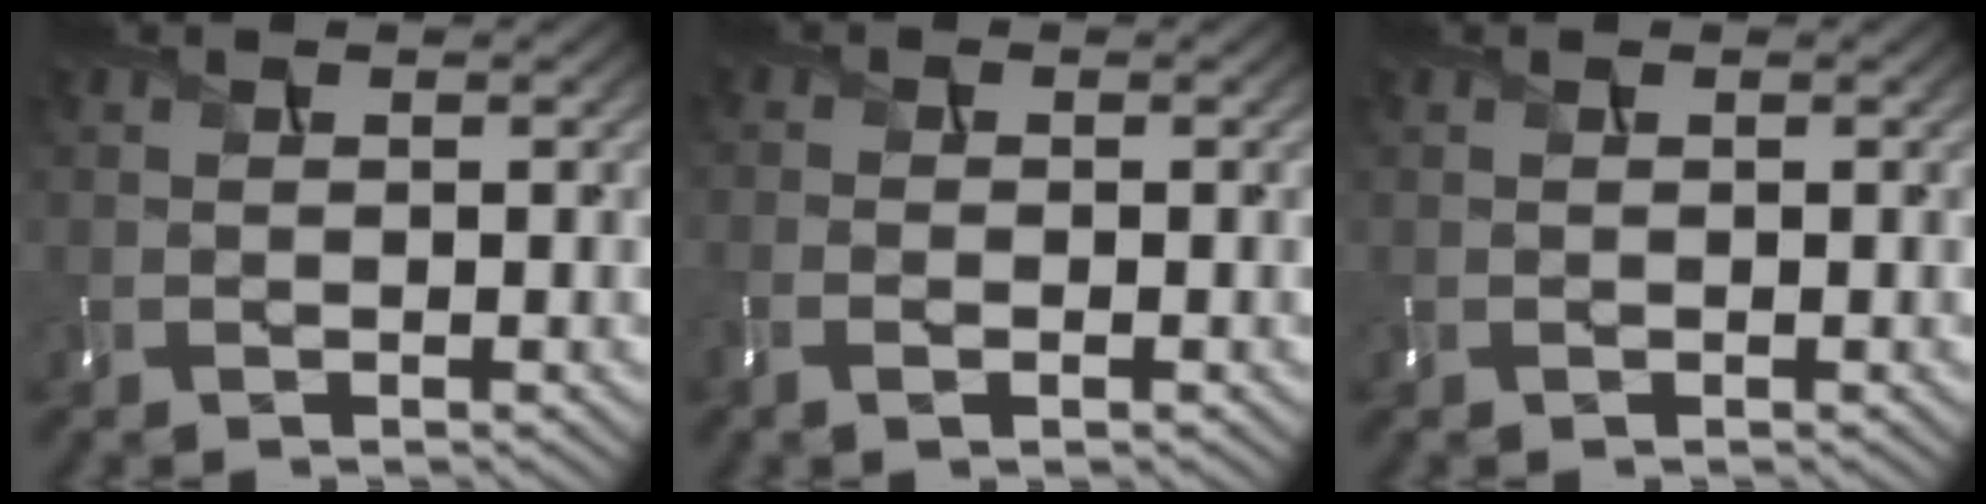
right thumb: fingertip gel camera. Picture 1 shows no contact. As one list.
[{"total": 2.4, "force": [-1.4, 0.8, 1.8], "torque": [-0.041, -0.007, -0.031]}, {"total": 0.0}]